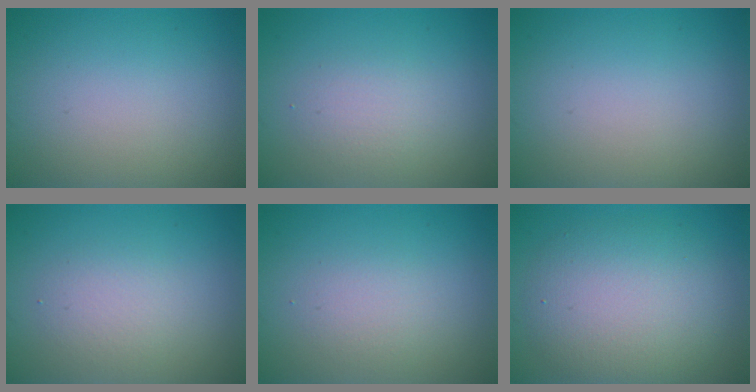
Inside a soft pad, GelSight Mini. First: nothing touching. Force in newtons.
{"total": 1.8, "press": 1.8, "slide": 0.1}
{"total": 0.0}
{"total": 2.2, "press": 2.2, "slide": 0.3}
{"total": 1.6, "press": 1.6, "slide": 0.0}
{"total": 6.5, "press": 6.5, "slide": 0.5}